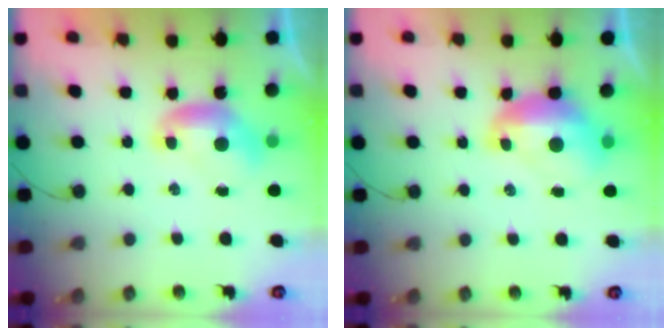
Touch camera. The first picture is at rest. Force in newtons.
{"total": 2.6, "press": 2.5, "slide": 0.7}